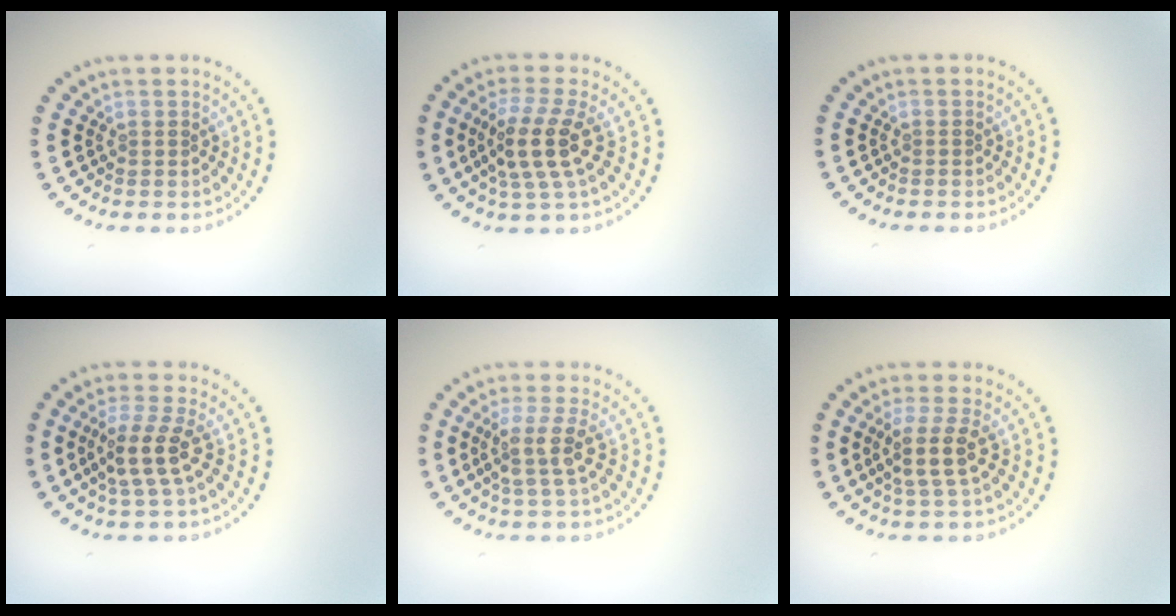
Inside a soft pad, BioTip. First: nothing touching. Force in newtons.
{"total": 4.0, "press": 3.5, "slide": 2.0}
{"total": 0.0}
{"total": 3.3, "press": 3.0, "slide": 1.5}
{"total": 3.1, "press": 2.4, "slide": 1.9}
{"total": 3.0, "press": 2.5, "slide": 1.6}